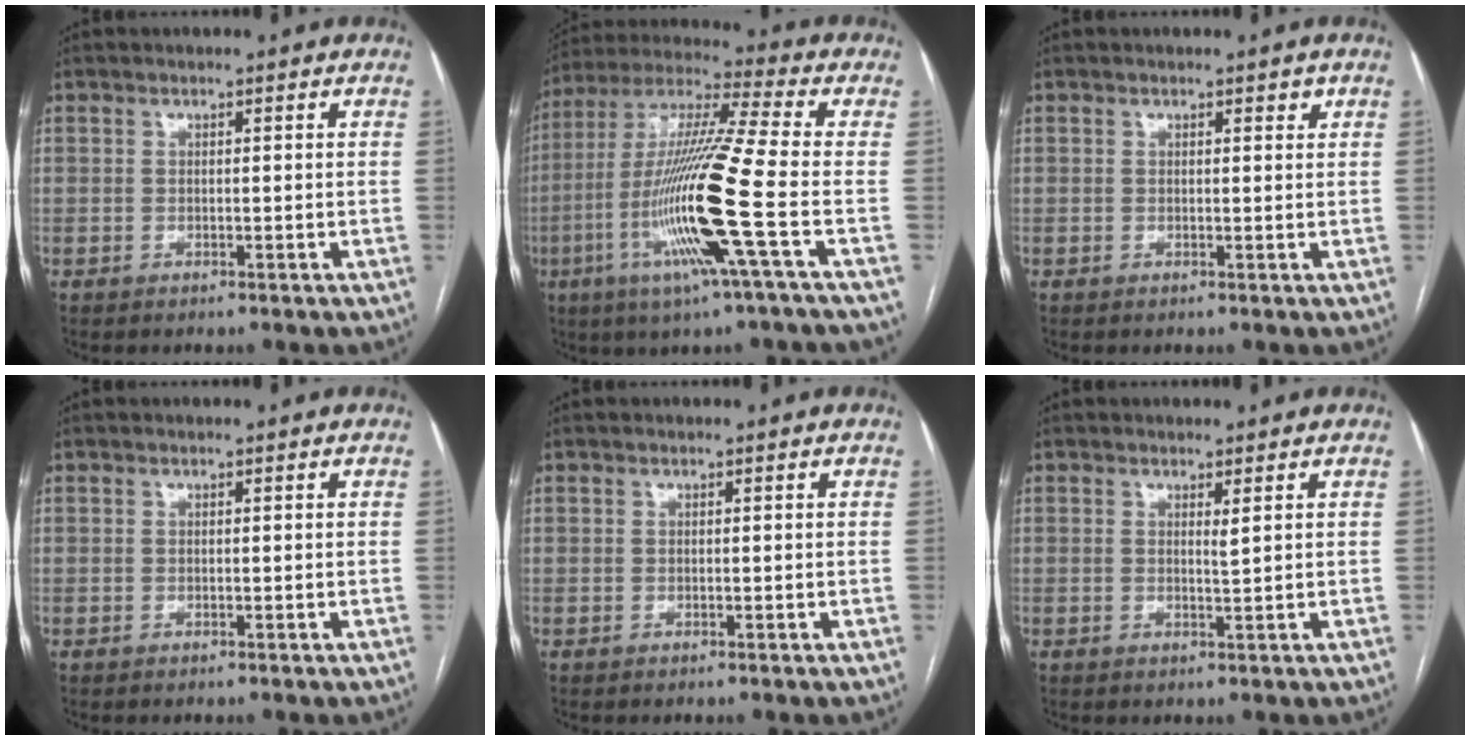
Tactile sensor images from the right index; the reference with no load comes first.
{"total": 17.9, "force": [-5.1, -1.1, 17.1], "torque": [-0.343, -0.016, -0.108]}
{"total": 0.9, "force": [0.6, 0.4, 0.6], "torque": [-0.008, 0.000, 0.005]}
{"total": 0.0}
{"total": 0.0}
{"total": 1.1, "force": [0.5, -0.2, 1.0], "torque": [-0.021, -0.006, 0.010]}